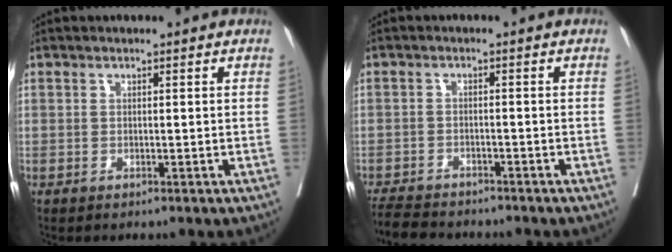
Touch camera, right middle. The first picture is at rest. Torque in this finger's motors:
{"motor_torque": [0.11, -0.13, 0.01, 0.01]}